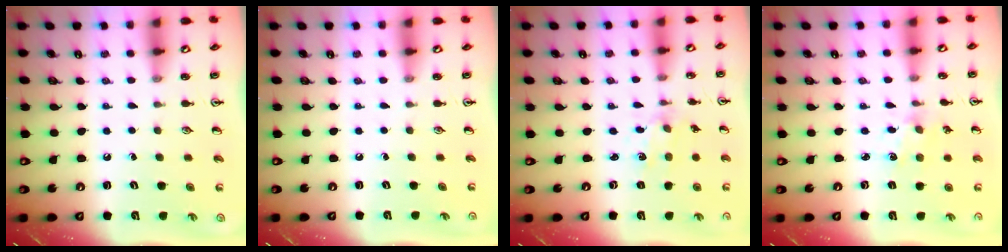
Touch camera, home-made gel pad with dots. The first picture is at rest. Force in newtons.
{"total": 0.0}
{"total": 1.1, "press": 1.1, "slide": 0.3}
{"total": 1.9, "press": 1.8, "slide": 0.4}